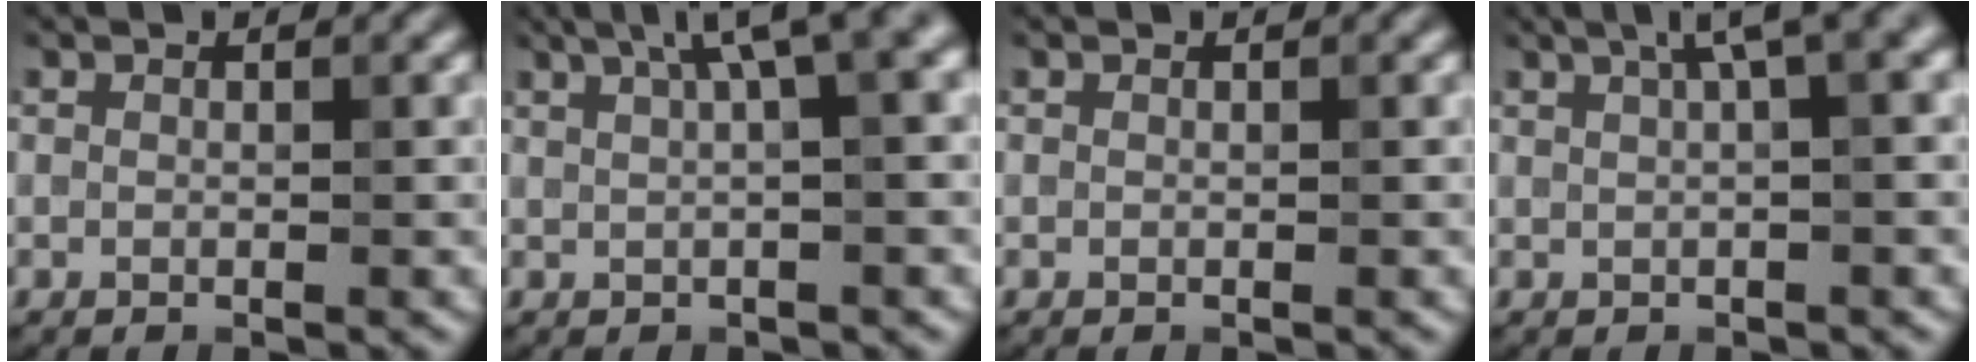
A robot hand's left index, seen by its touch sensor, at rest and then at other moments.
{"total": 6.1, "force": [2.8, 1.5, 5.2], "torque": [-0.055, 0.025, 0.041]}
{"total": 0.0}
{"total": 4.1, "force": [2.0, 0.7, 3.5], "torque": [-0.046, 0.019, 0.031]}